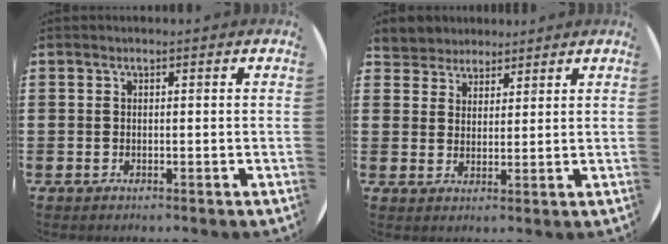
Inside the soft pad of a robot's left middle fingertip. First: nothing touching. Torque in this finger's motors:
{"motor_torque": [0.05, -0.05, -0.05, 0.00]}